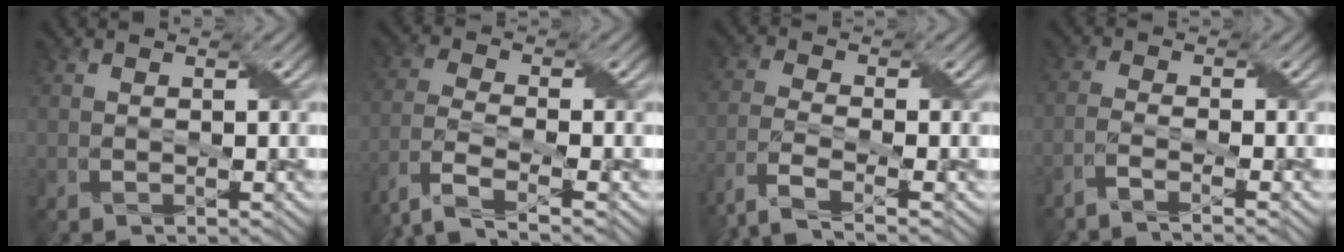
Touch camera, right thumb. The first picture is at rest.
{"total": 8.2, "force": [-6.0, 2.2, 5.0], "torque": [-0.117, -0.015, -0.119]}
{"total": 6.7, "force": [-4.9, 1.7, 4.2], "torque": [-0.089, -0.010, -0.102]}
{"total": 3.3, "force": [-2.5, 0.4, 2.1], "torque": [-0.034, 0.004, -0.062]}